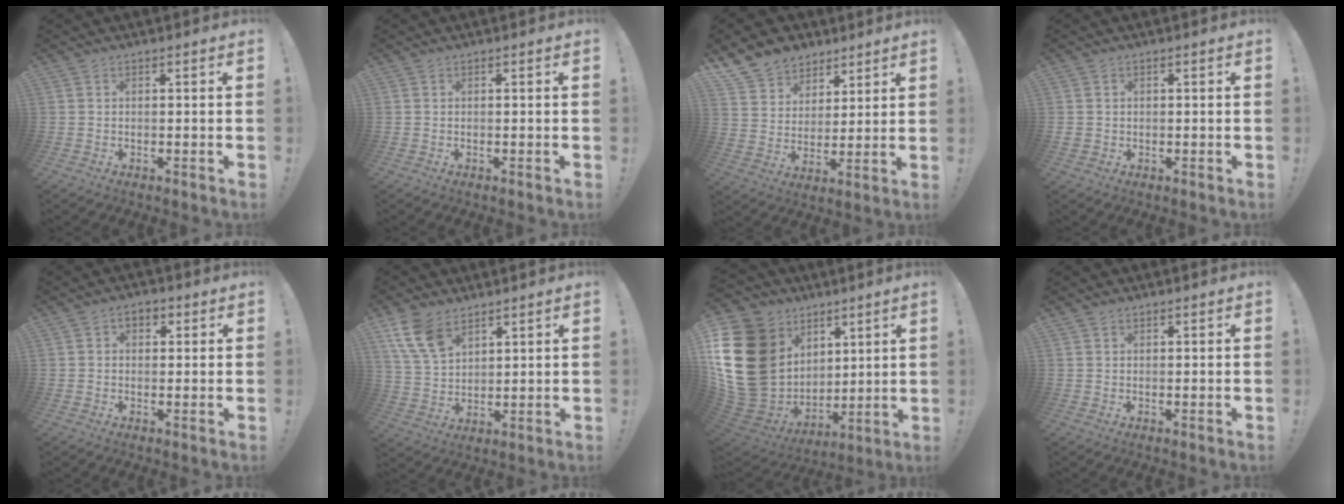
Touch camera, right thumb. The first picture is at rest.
{"total": 0.0}
{"total": 11.0, "force": [7.6, 7.7, 2.1], "torque": [-0.044, -0.055, 0.153]}
{"total": 1.4, "force": [0.3, 1.4, 0.3], "torque": [0.003, -0.002, 0.003]}
{"total": 3.2, "force": [0.7, 2.6, 1.8], "torque": [-0.021, 0.004, 0.011]}
{"total": 10.9, "force": [6.7, 6.3, 5.8], "torque": [-0.120, -0.027, 0.132]}
{"total": 26.9, "force": [5.2, 21.7, 15.1], "torque": [-0.280, -0.041, 0.160]}
{"total": 0.7, "force": [0.5, 0.5, 0.0], "torque": [0.002, -0.001, 0.010]}